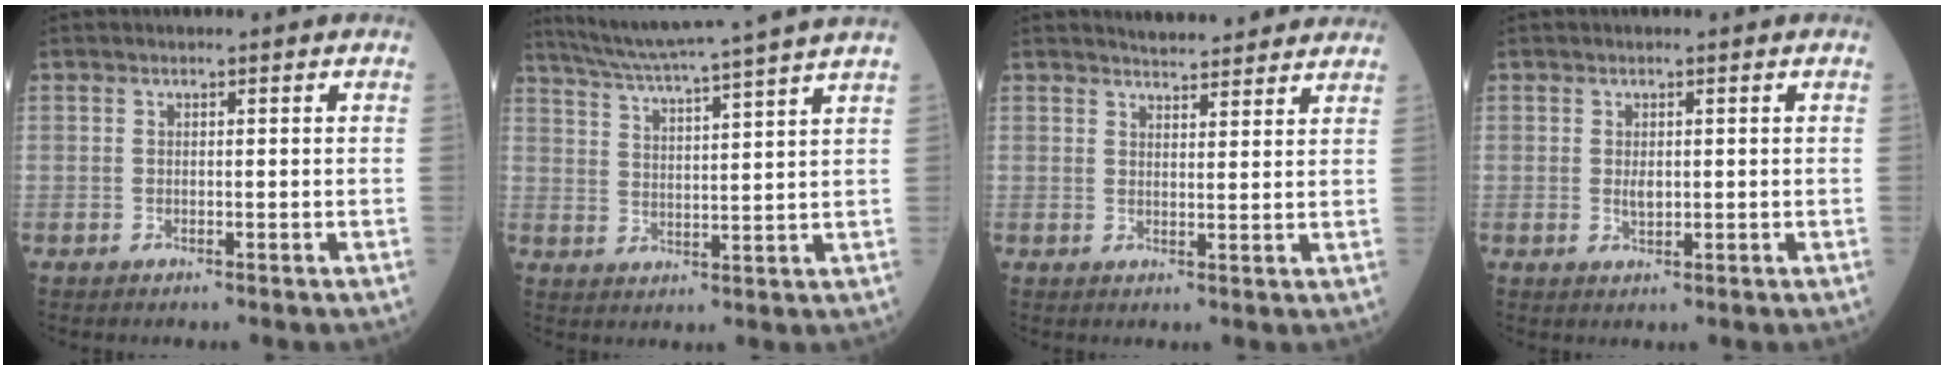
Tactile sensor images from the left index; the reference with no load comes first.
{"total": 16.6, "force": [14.5, -2.3, 7.6], "torque": [-0.138, -0.013, 0.206]}
{"total": 7.7, "force": [7.3, 1.3, 2.1], "torque": [-0.028, 0.014, 0.086]}
{"total": 1.5, "force": [0.0, 0.8, 1.3], "torque": [-0.023, -0.003, 0.003]}